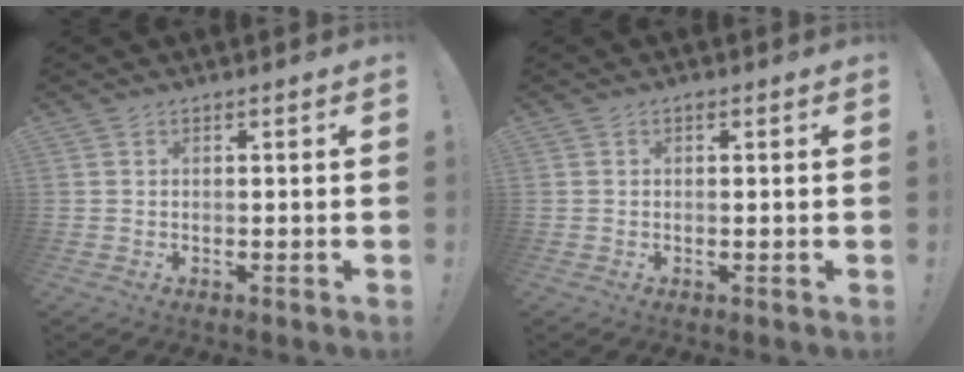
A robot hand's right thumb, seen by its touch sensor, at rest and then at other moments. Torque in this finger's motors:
{"motor_torque": [-0.21, 0.30, 0.22, 0.05, 0.05]}